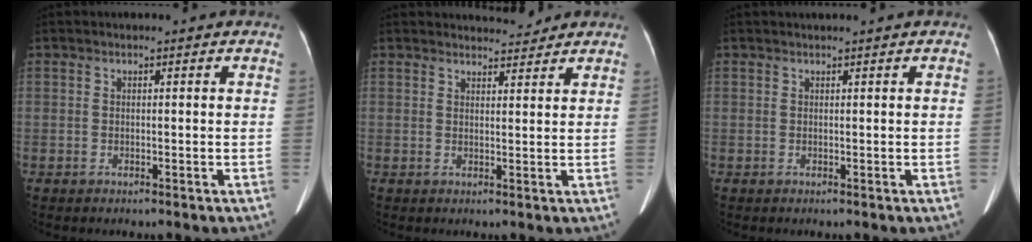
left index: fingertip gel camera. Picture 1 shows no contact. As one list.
[{"total": 4.0, "force": [3.9, 0.8, 0.4], "torque": [-0.008, 0.003, 0.051]}, {"total": 1.3, "force": [1.2, -0.3, 0.5], "torque": [-0.006, 0.015, 0.024]}]